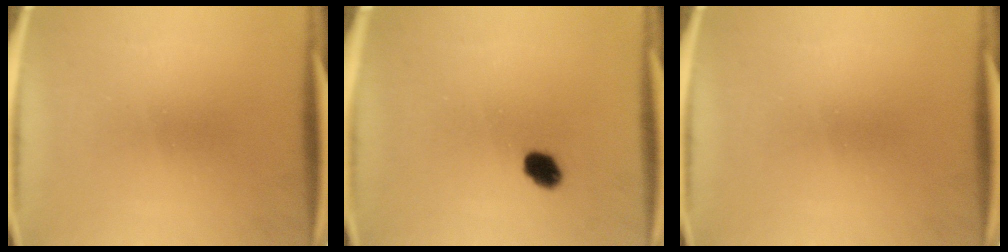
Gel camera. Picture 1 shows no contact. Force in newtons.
{"total": 4.0}
{"total": 0.0}